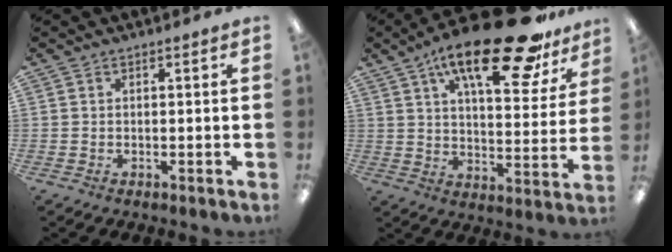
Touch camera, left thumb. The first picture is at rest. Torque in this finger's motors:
{"motor_torque": [-0.05, 0.50, 1.86, -0.90, 0.28]}